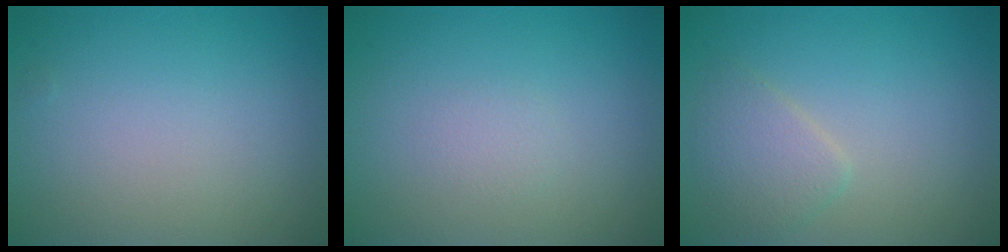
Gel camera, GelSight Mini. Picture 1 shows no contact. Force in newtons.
{"total": 0.8, "press": 0.8, "slide": 0.1}
{"total": 2.4, "press": 2.4, "slide": 0.1}